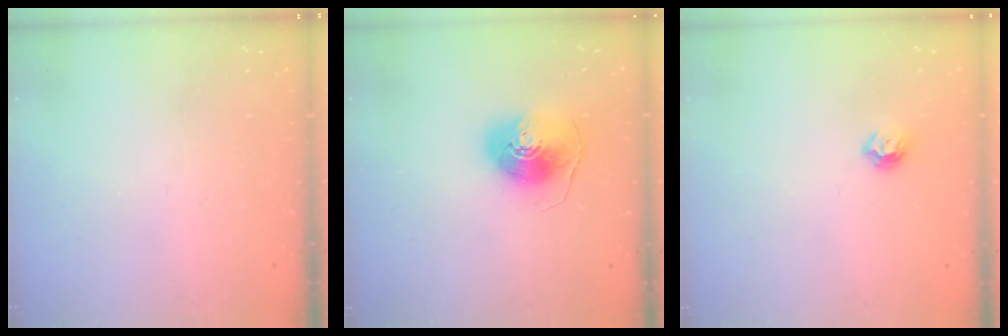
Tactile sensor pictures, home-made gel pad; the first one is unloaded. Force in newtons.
{"total": 9.9, "press": 9.8, "slide": 1.1}
{"total": 6.4, "press": 6.4, "slide": 0.7}